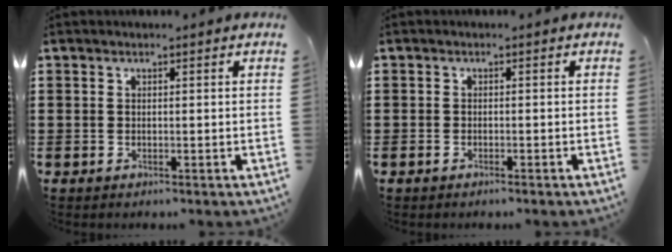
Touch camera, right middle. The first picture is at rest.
{"total": 0.7, "force": [-0.6, 0.1, 0.3], "torque": [-0.009, -0.004, -0.011]}